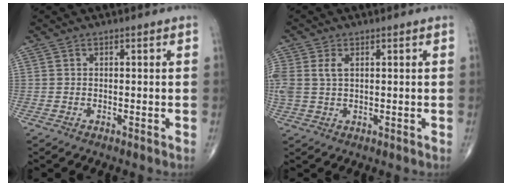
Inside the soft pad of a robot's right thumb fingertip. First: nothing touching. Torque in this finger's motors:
{"motor_torque": [0.11, 0.11, 0.54, 0.23, 0.19]}